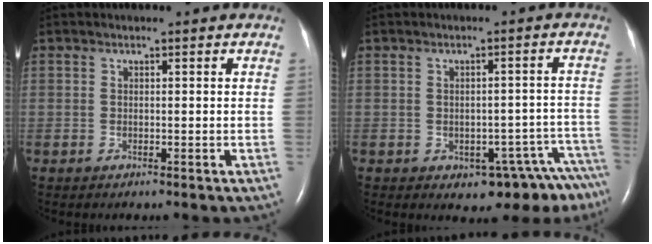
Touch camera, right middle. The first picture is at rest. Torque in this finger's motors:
{"motor_torque": [0.08, -0.07, 0.04, 0.03]}